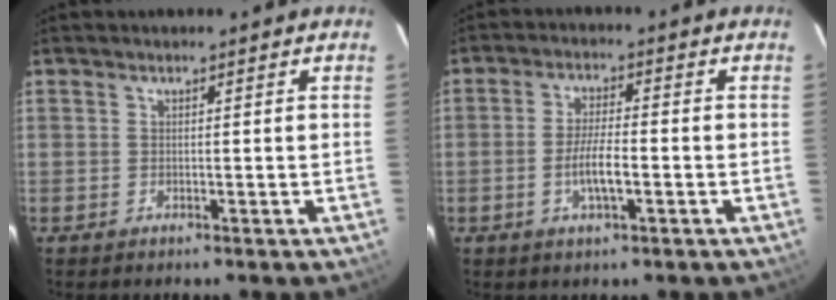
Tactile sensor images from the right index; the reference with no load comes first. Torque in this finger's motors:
{"motor_torque": [0.57, -0.49, 0.30, 0.10]}